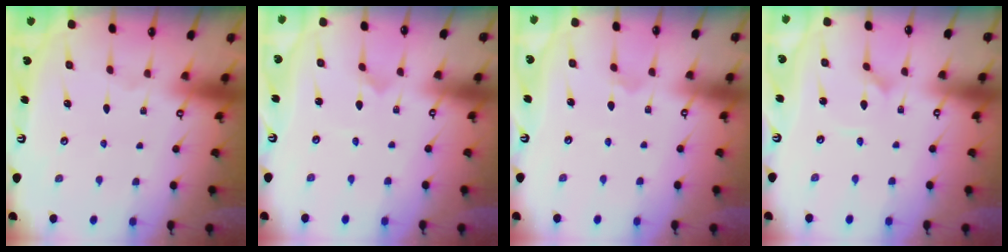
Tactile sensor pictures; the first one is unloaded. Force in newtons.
{"total": 0.0}
{"total": 2.7, "press": 2.7, "slide": 0.3}
{"total": 1.2, "press": 1.2, "slide": 0.2}